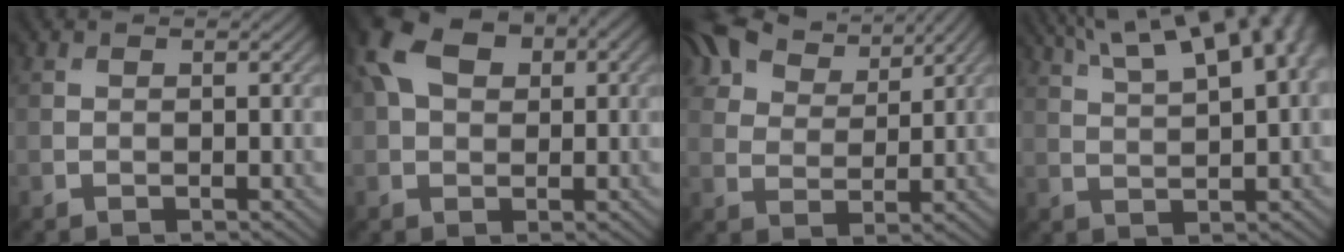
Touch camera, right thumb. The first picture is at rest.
{"total": 9.3, "force": [2.9, 6.1, 6.4], "torque": [-0.145, 0.015, 0.049]}
{"total": 8.8, "force": [6.9, 4.2, 3.6], "torque": [-0.089, 0.019, 0.127]}
{"total": 14.0, "force": [7.8, 5.1, 10.5], "torque": [-0.172, 0.041, 0.107]}